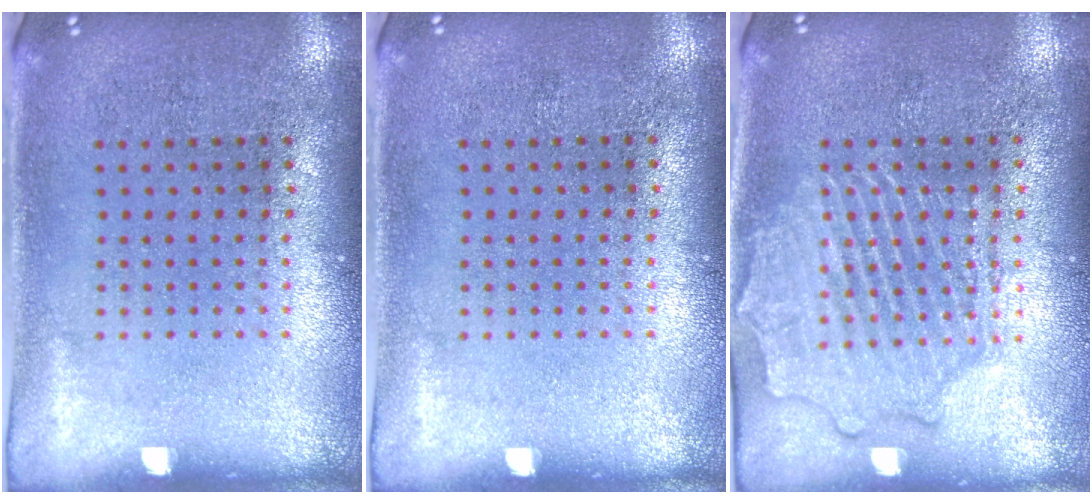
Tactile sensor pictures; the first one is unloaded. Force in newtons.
{"total": 0.0}
{"total": 2.9, "press": 2.9, "slide": 0.3}